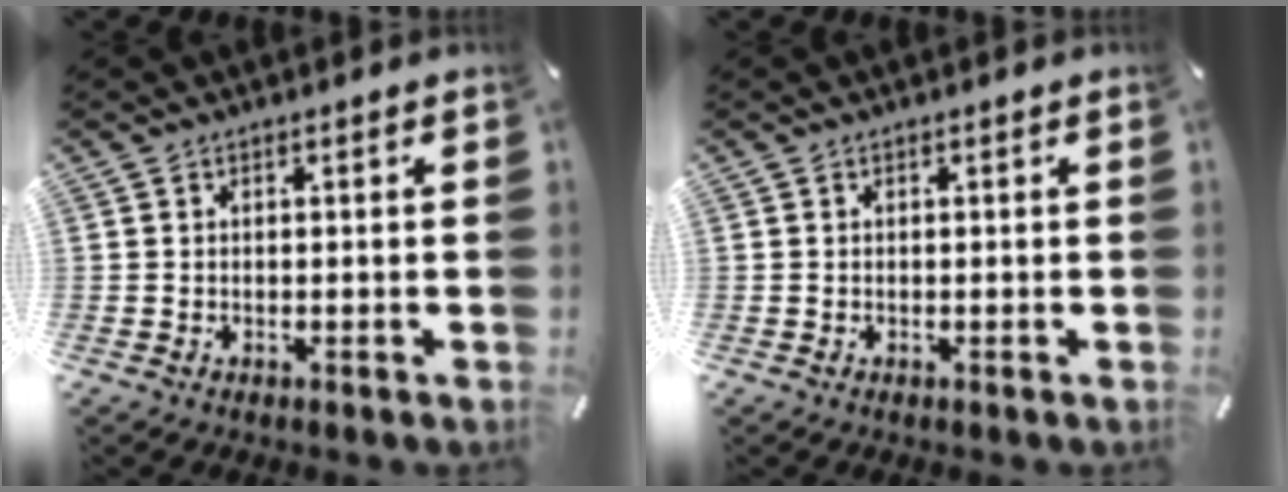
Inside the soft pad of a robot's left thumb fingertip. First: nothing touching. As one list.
[{"total": 0.0}]